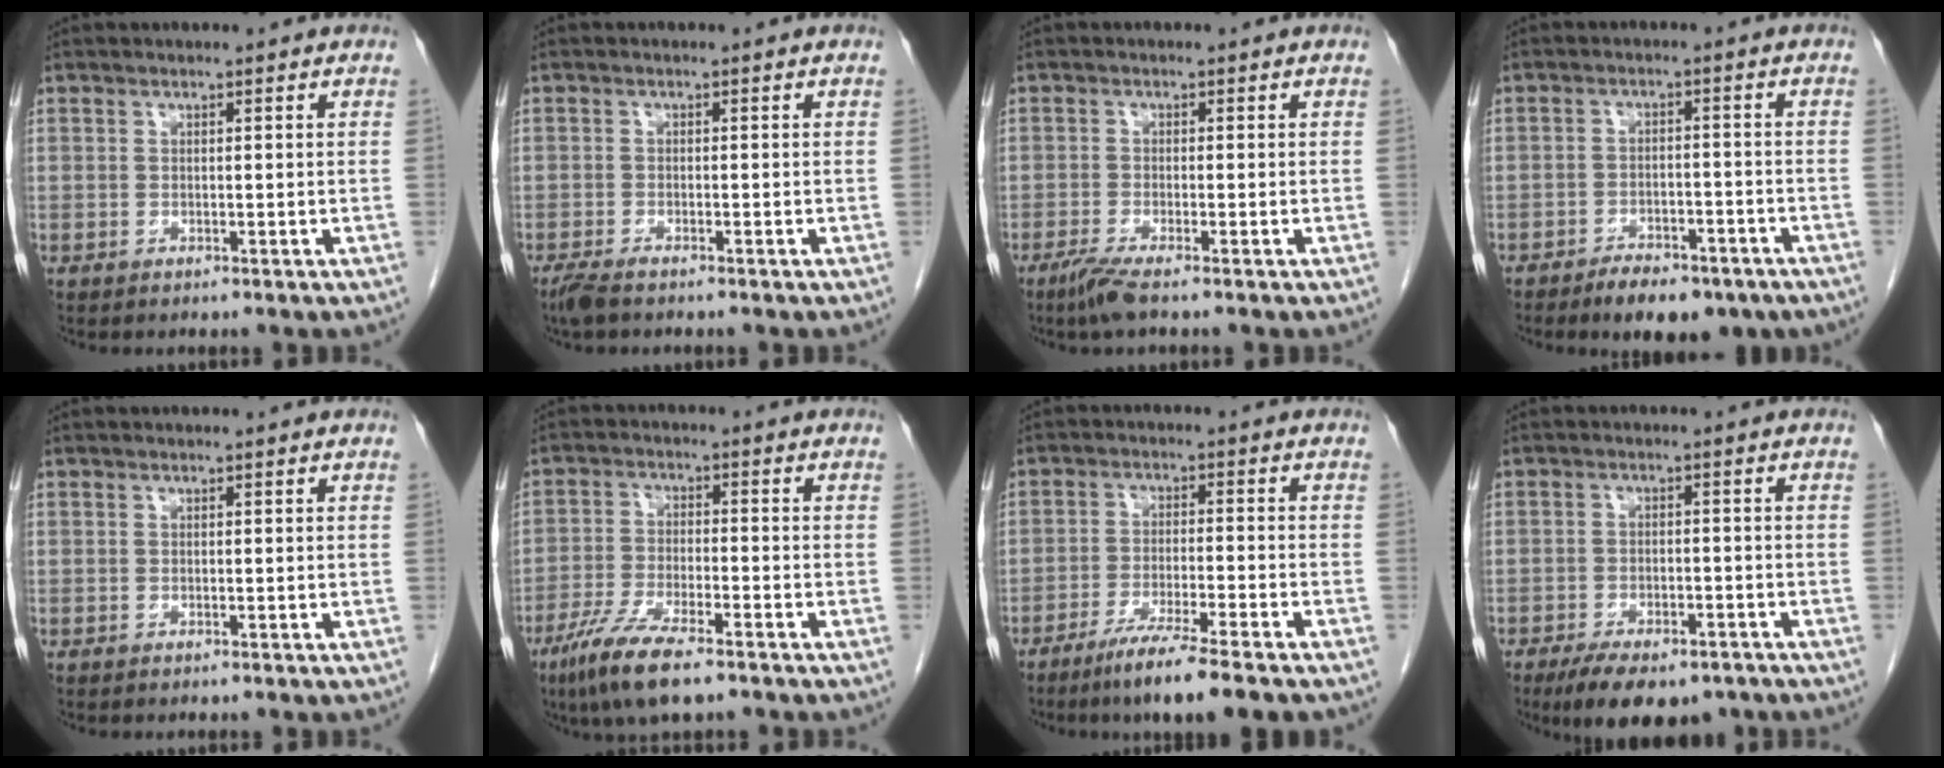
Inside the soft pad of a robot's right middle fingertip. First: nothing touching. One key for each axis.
{"total": 2.7, "fx": -2.1, "fy": 0.5, "fz": 1.5, "tx": -0.035, "ty": -0.008, "tz": -0.038}
{"total": 3.0, "fx": -2.2, "fy": -0.1, "fz": 2.1, "tx": -0.049, "ty": -0.010, "tz": -0.048}
{"total": 9.2, "fx": -6.8, "fy": 3.7, "fz": 4.9, "tx": -0.066, "ty": -0.001, "tz": -0.098}
{"total": 0.0}
{"total": 9.2, "fx": -6.4, "fy": 1.4, "fz": 6.5, "tx": -0.132, "ty": -0.023, "tz": -0.114}
{"total": 8.8, "fx": -6.5, "fy": -0.4, "fz": 5.9, "tx": -0.100, "ty": -0.025, "tz": -0.109}
{"total": 11.0, "fx": -8.2, "fy": 4.4, "fz": 5.8, "tx": -0.085, "ty": -0.005, "tz": -0.122}